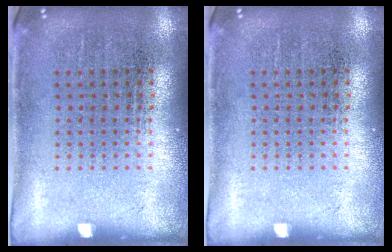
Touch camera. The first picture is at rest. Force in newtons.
{"total": 0.0}